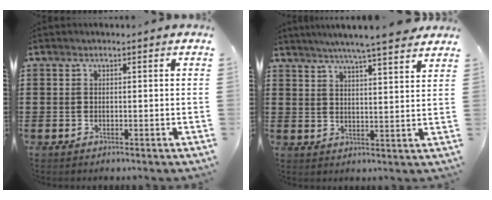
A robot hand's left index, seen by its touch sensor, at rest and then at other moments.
{"total": 5.2, "force": [4.7, -0.6, 2.2], "torque": [-0.057, -0.019, 0.081]}